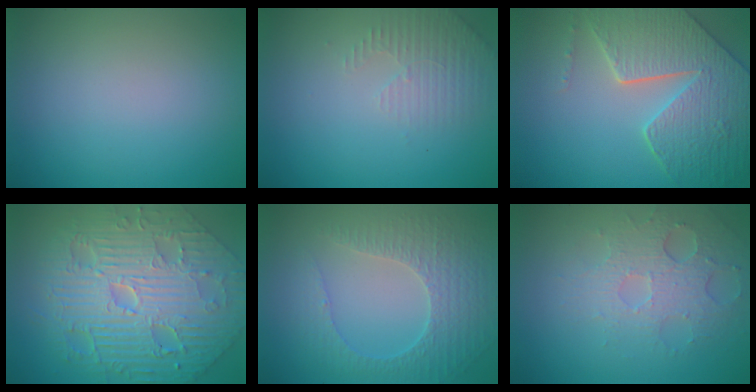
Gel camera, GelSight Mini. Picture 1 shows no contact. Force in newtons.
{"total": 2.3, "press": 2.2, "slide": 0.6}
{"total": 8.3, "press": 6.1, "slide": 5.7}
{"total": 11.6, "press": 7.8, "slide": 8.7}
{"total": 4.5, "press": 3.3, "slide": 3.1}
{"total": 3.6, "press": 3.3, "slide": 1.3}